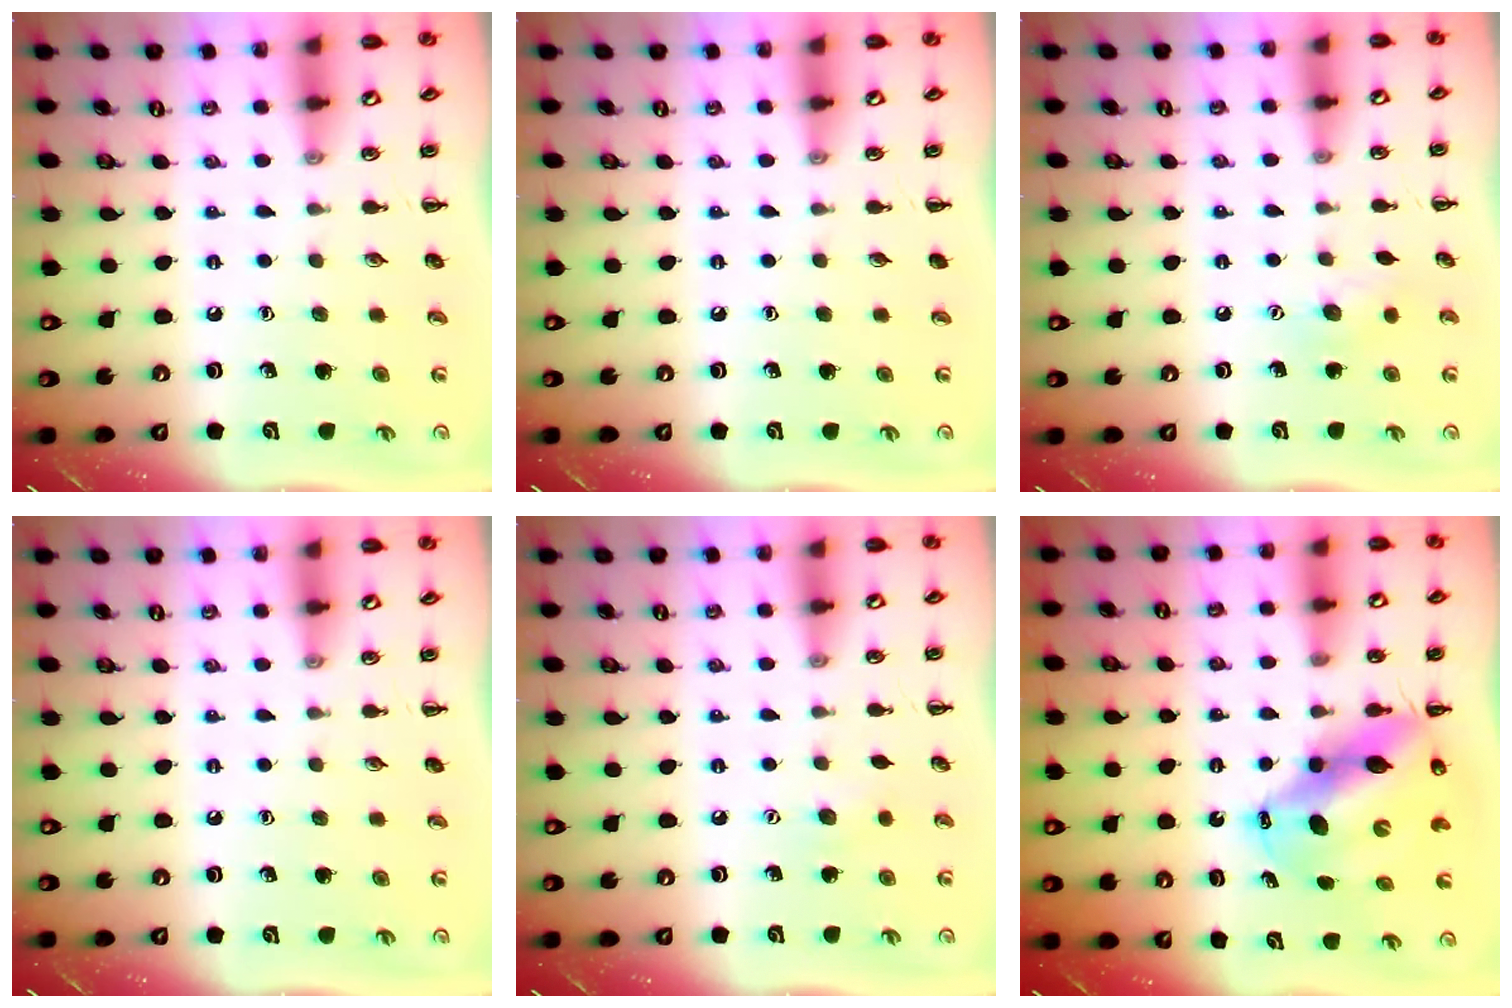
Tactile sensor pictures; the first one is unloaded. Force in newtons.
{"total": 0.0}
{"total": 6.7, "press": 6.6, "slide": 1.0}
{"total": 0.0}
{"total": 4.5, "press": 4.3, "slide": 1.1}
{"total": 12.6, "press": 12.1, "slide": 3.2}